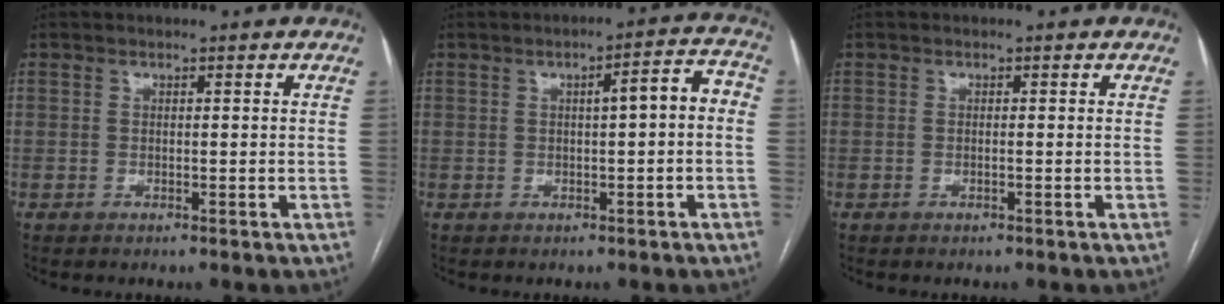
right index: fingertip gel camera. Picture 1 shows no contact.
{"total": 5.2, "force": [0.0, 0.9, 5.1], "torque": [-0.065, 0.023, -0.002]}
{"total": 0.0}